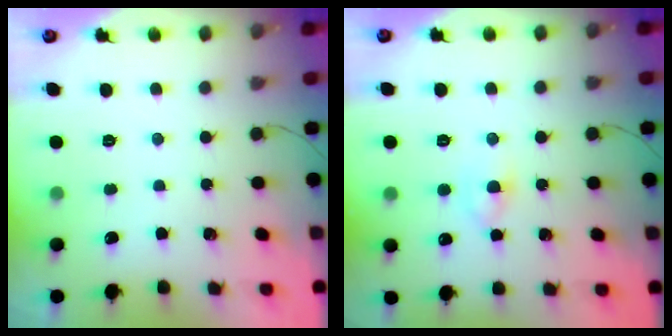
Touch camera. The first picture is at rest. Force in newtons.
{"total": 3.7, "press": 3.5, "slide": 1.3}